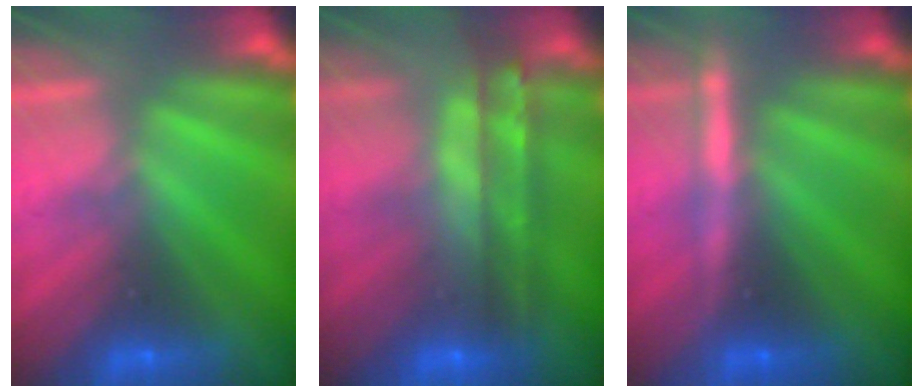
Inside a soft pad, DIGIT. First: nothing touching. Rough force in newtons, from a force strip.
{"total": 8.5}
{"total": 3.3}